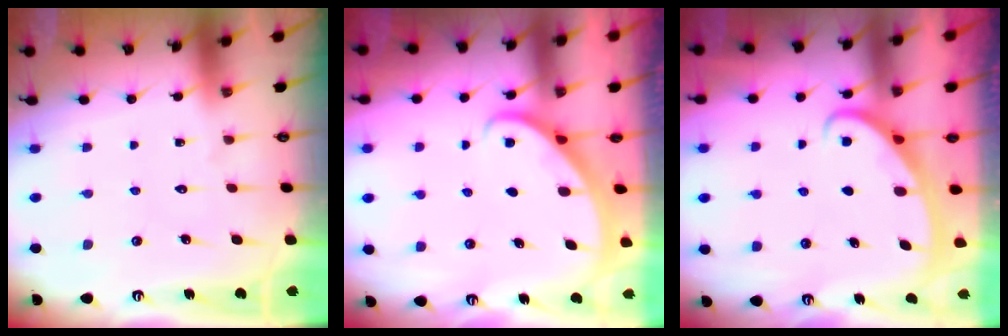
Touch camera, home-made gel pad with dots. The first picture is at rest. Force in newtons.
{"total": 2.2, "press": 2.2, "slide": 0.2}
{"total": 2.7, "press": 2.7, "slide": 0.4}